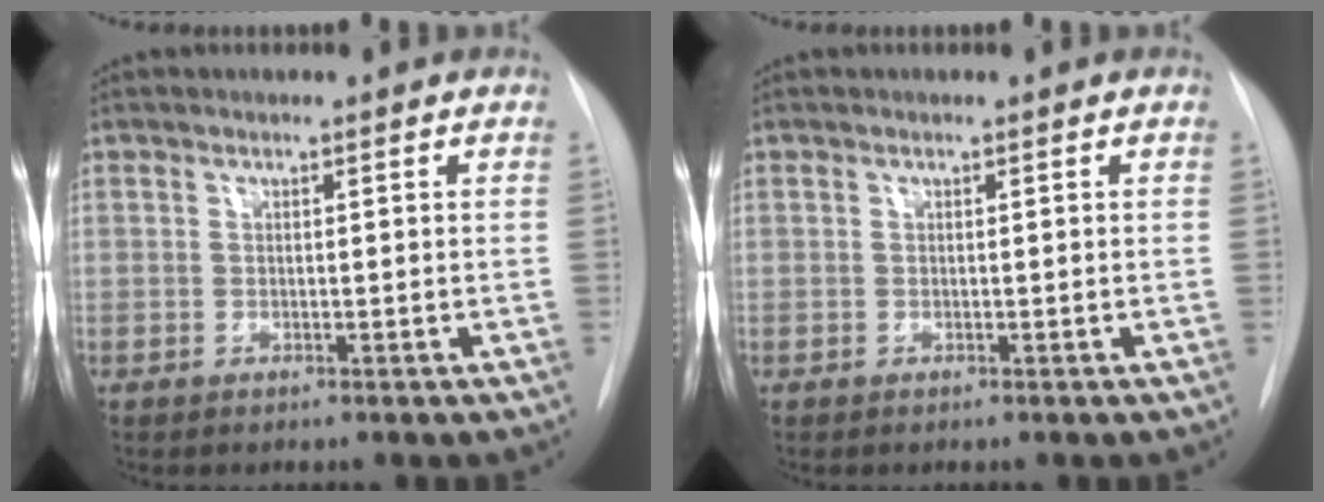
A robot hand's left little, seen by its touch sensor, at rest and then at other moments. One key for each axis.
{"total": 0.0}